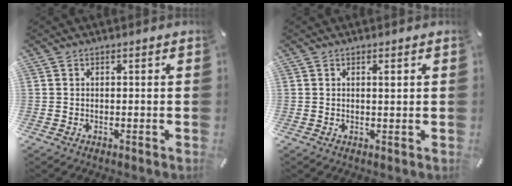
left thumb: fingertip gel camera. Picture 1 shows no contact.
{"total": 1.3, "force": [0.5, 0.3, 1.1], "torque": [-0.024, 0.000, 0.007]}